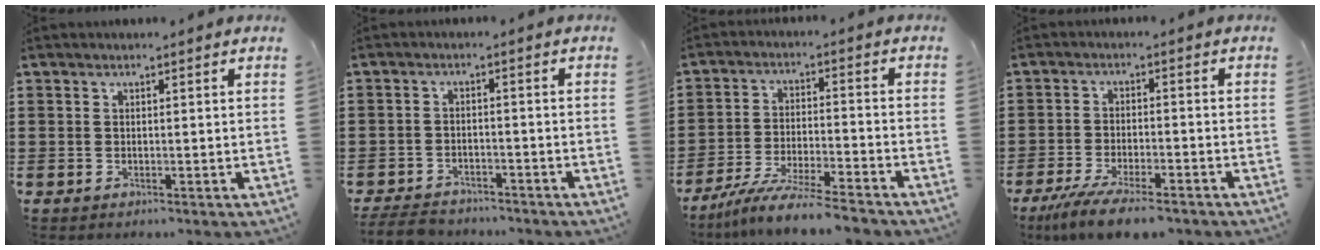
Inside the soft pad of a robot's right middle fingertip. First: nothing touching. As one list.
[{"total": 4.2, "force": [-4.0, 1.0, 0.6], "torque": [-0.025, 0.000, -0.086]}, {"total": 7.7, "force": [-7.0, -0.2, 3.2], "torque": [-0.068, -0.009, -0.134]}, {"total": 6.0, "force": [-4.9, 0.6, 3.4], "torque": [-0.081, -0.015, -0.095]}]